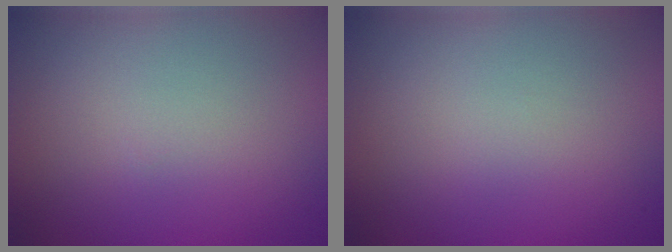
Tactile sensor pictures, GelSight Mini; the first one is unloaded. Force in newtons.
{"total": 0.0}